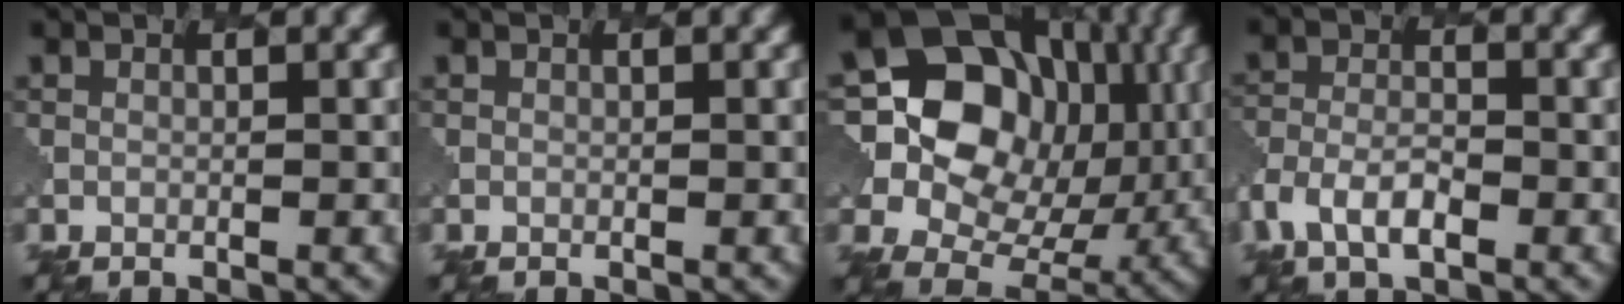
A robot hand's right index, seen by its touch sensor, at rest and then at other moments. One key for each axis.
{"total": 0.0}
{"total": 14.9, "fx": 2.7, "fy": 12.3, "fz": 8.1, "tx": -0.142, "ty": 0.007, "tz": 0.058}
{"total": 4.0, "fx": -2.1, "fy": 2.3, "fz": 2.5, "tx": -0.055, "ty": -0.003, "tz": -0.044}